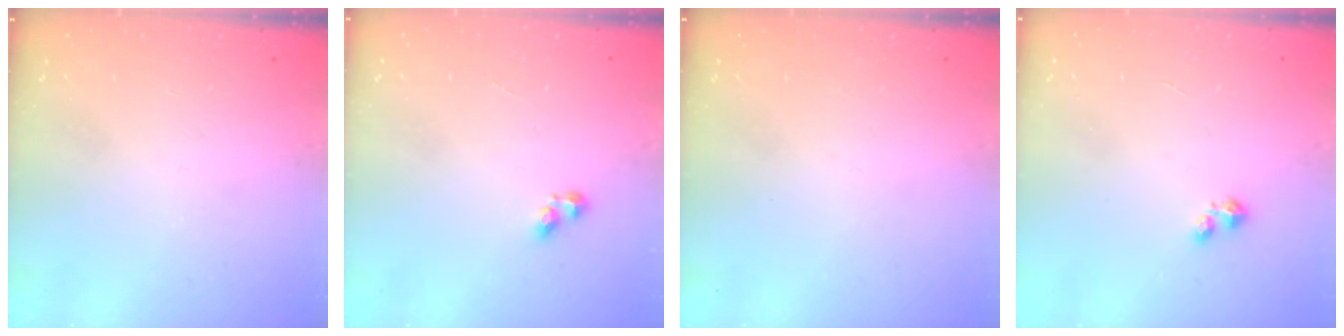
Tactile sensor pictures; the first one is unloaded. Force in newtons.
{"total": 3.0, "press": 2.9, "slide": 0.6}
{"total": 0.0}
{"total": 2.4, "press": 2.4, "slide": 0.3}